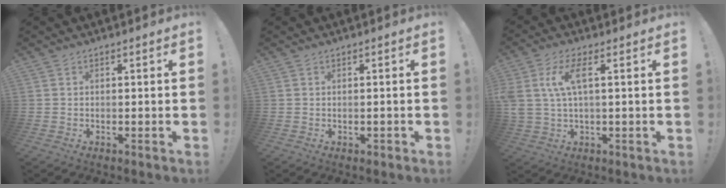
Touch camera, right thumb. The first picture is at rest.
{"total": 0.5, "force": [-0.5, 0.1, 0.2], "torque": [-0.012, 0.003, -0.006]}
{"total": 8.2, "force": [2.2, 3.2, 7.2], "torque": [-0.142, -0.004, 0.039]}